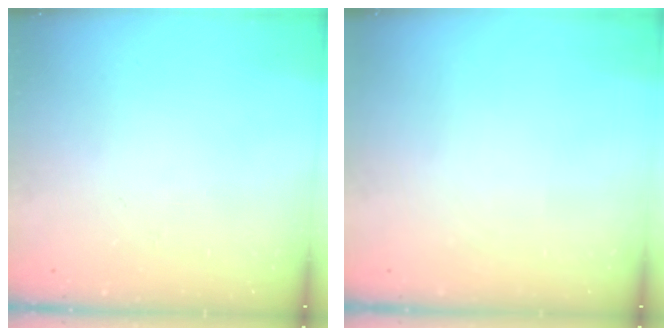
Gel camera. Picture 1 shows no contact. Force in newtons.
{"total": 0.0}